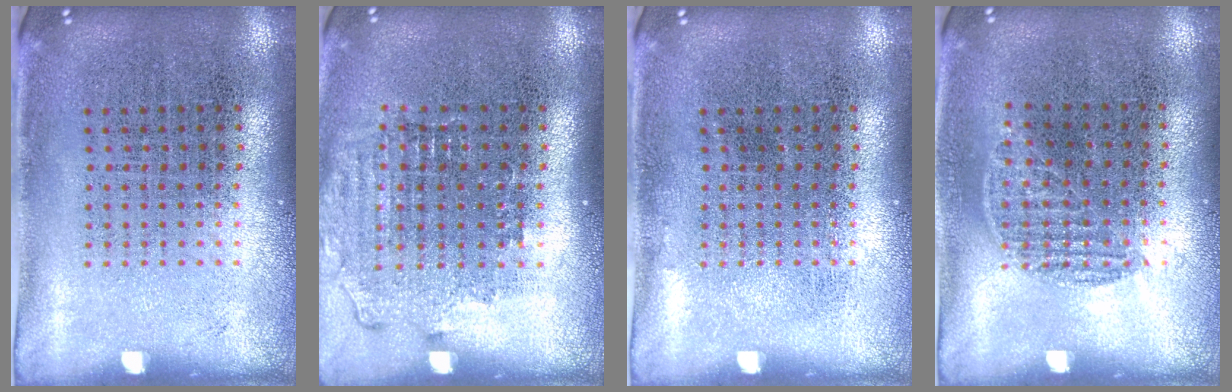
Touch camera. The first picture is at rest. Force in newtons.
{"total": 1.6, "press": 1.4, "slide": 0.6}
{"total": 0.0}
{"total": 0.8, "press": 0.7, "slide": 0.5}